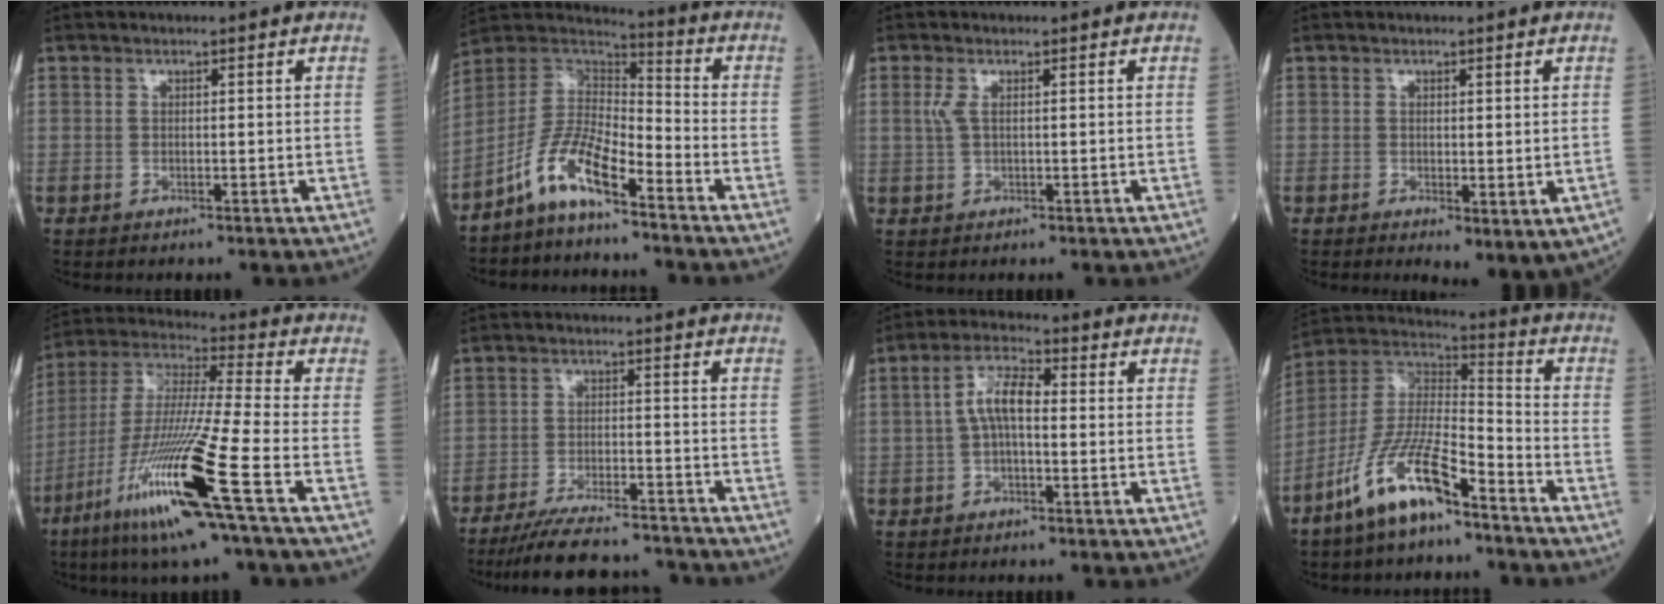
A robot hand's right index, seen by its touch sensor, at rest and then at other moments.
{"total": 10.0, "force": [-6.5, 2.7, 7.2], "torque": [-0.158, 0.014, -0.128]}
{"total": 1.7, "force": [0.5, 0.5, 1.6], "torque": [-0.047, 0.005, 0.012]}
{"total": 4.5, "force": [-1.0, 1.6, 4.0], "torque": [-0.051, -0.014, -0.005]}
{"total": 19.1, "force": [-8.7, -0.6, 17.0], "torque": [-0.375, -0.044, -0.173]}
{"total": 13.1, "force": [-12.2, 1.8, 4.4], "torque": [-0.073, 0.002, -0.187]}
{"total": 5.9, "force": [0.1, 2.2, 5.5], "torque": [-0.111, 0.018, -0.002]}
{"total": 13.6, "force": [-8.9, 3.1, 9.9], "torque": [-0.206, 0.000, -0.169]}